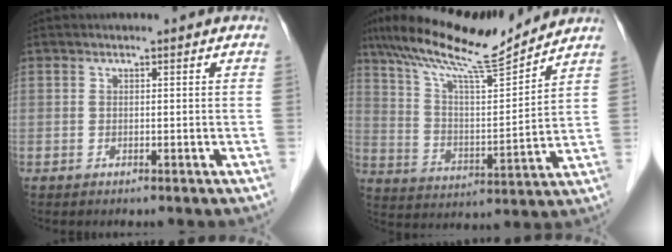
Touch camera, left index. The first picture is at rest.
{"total": 15.9, "force": [13.7, 0.5, 7.9], "torque": [-0.143, 0.008, 0.236]}